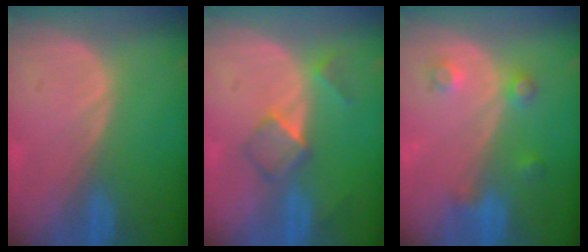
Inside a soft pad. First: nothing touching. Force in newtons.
{"total": 5.1, "press": 4.4, "slide": 2.6}
{"total": 3.6, "press": 3.4, "slide": 1.3}